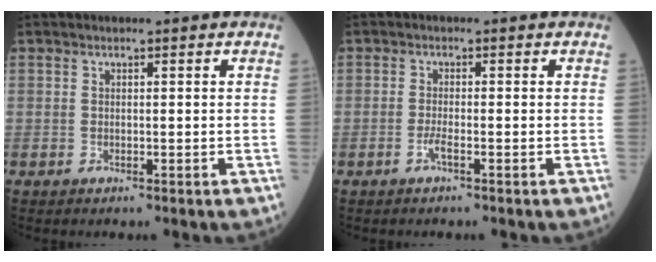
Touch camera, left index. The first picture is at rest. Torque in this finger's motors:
{"motor_torque": [0.04, 0.00, 0.00, 0.00]}